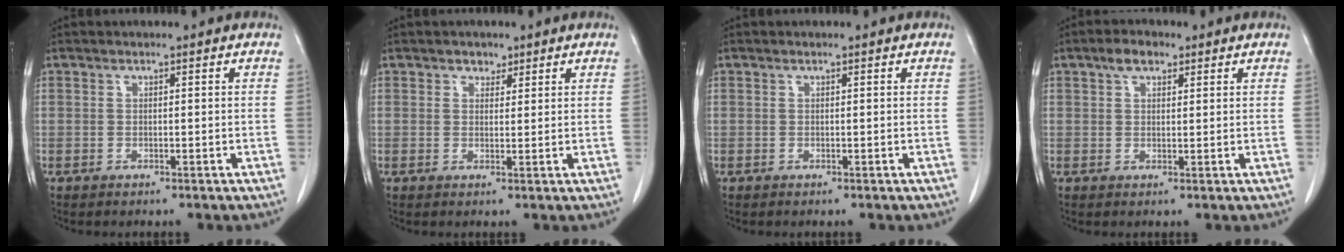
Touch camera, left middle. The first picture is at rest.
{"total": 1.7, "force": [1.2, 1.2, 0.4], "torque": [-0.002, -0.004, 0.018]}
{"total": 0.0}
{"total": 3.2, "force": [2.0, 1.6, 1.9], "torque": [-0.037, 0.009, 0.036]}